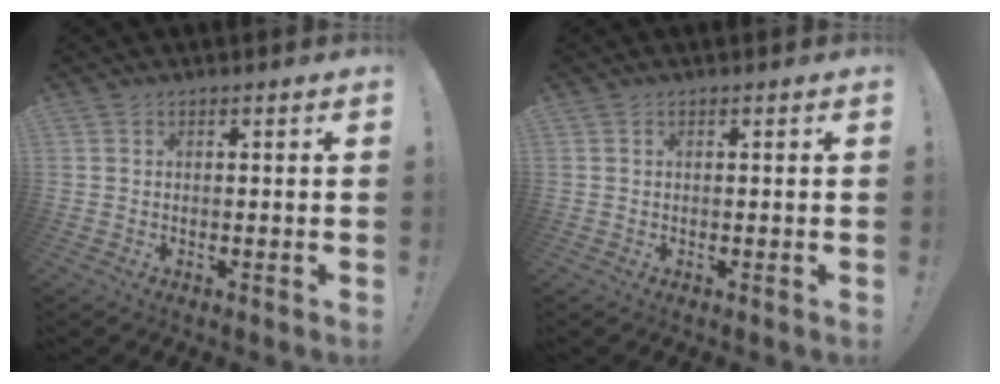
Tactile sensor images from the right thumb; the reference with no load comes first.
{"total": 0.0}